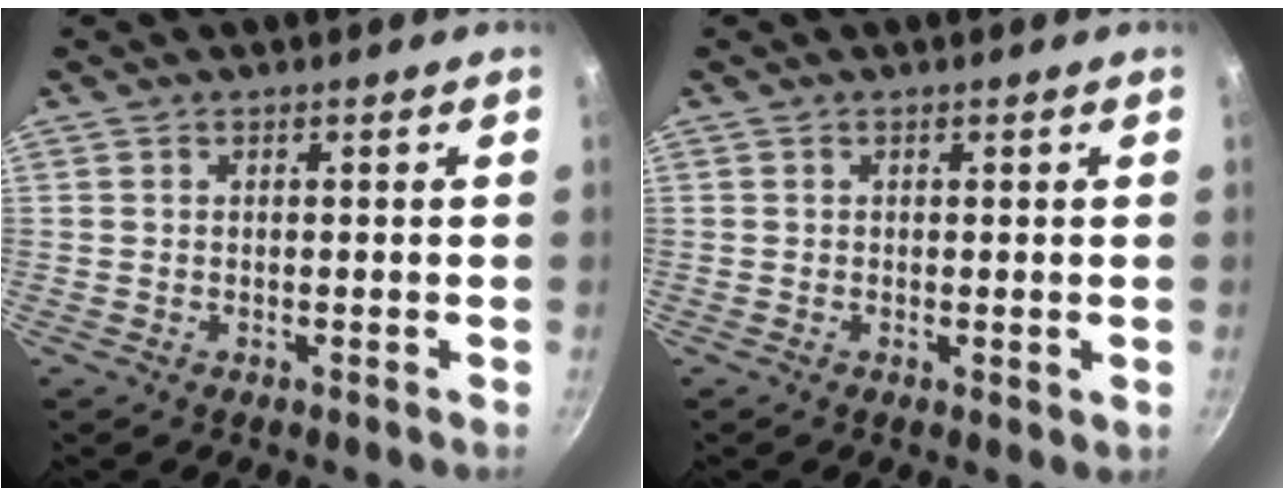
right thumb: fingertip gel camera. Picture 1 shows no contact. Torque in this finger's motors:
{"motor_torque": [-0.26, 0.23, -0.34, 0.10, 0.00]}